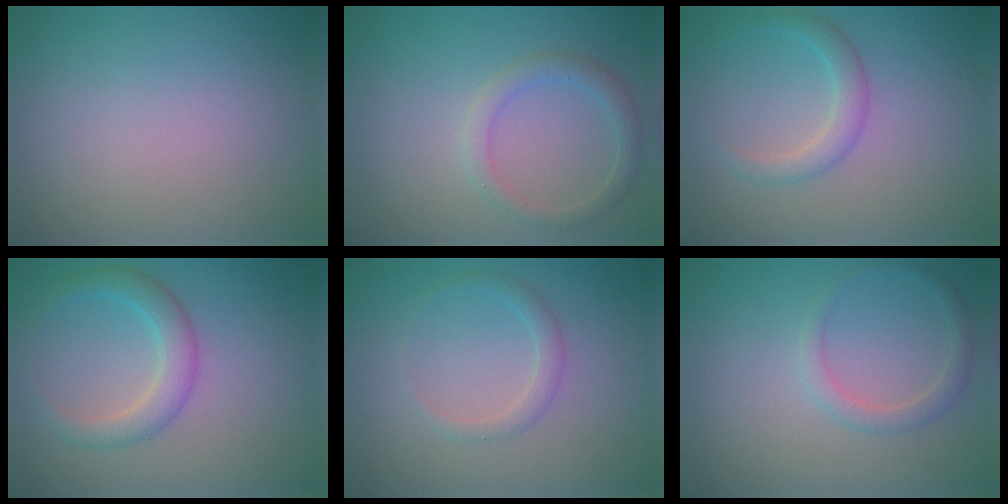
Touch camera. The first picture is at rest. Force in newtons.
{"total": 2.1, "press": 2.1, "slide": 0.1}
{"total": 2.0, "press": 2.0, "slide": 0.1}
{"total": 3.1, "press": 3.1, "slide": 0.0}
{"total": 1.5, "press": 1.5, "slide": 0.0}
{"total": 1.7, "press": 1.7, "slide": 0.2}